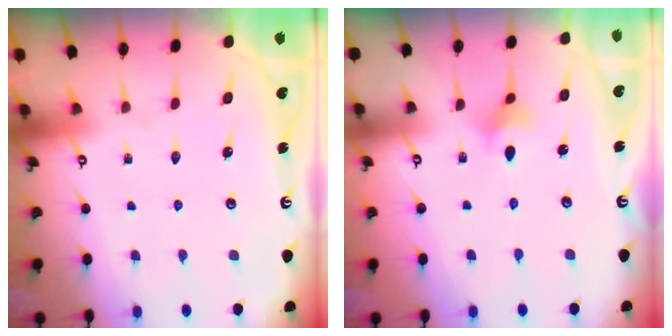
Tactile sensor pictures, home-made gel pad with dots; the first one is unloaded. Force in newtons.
{"total": 3.6, "press": 3.6, "slide": 0.6}